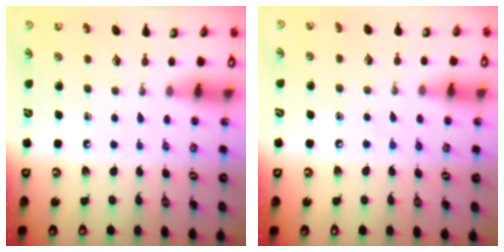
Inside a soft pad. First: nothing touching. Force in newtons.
{"total": 4.6, "press": 4.5, "slide": 0.5}